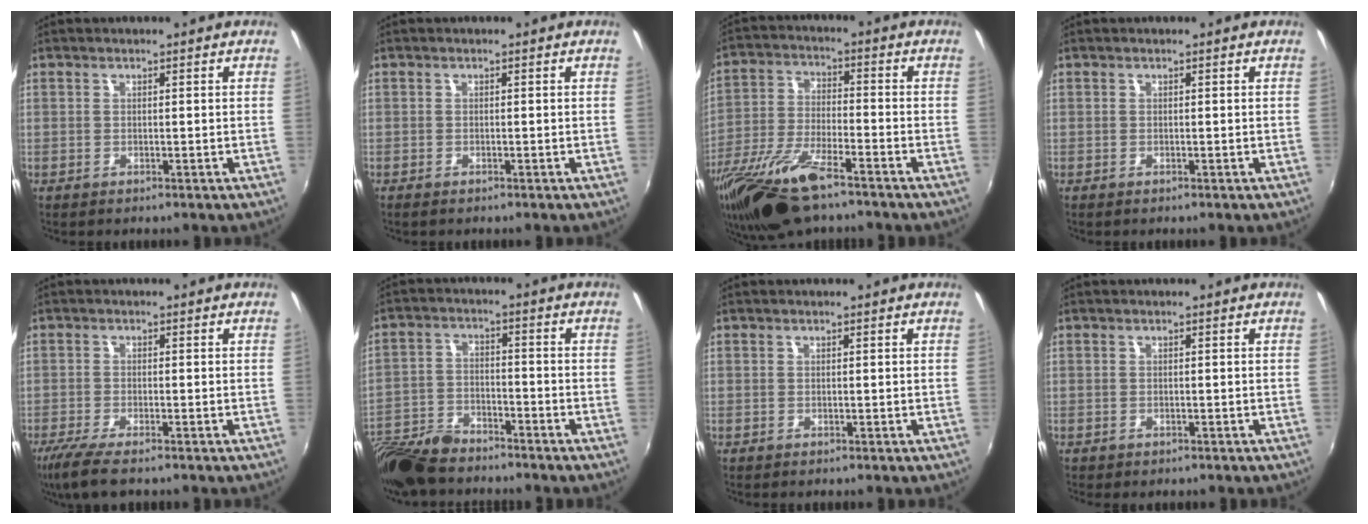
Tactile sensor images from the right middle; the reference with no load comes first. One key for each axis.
{"total": 1.1, "fx": -0.9, "fy": 0.3, "fz": 0.6, "tx": -0.012, "ty": -0.004, "tz": -0.015}
{"total": 18.1, "fx": -12.7, "fy": 4.8, "fz": 12.0, "tx": -0.254, "ty": -0.047, "tz": -0.238}
{"total": 0.0}
{"total": 6.5, "fx": -4.9, "fy": 0.9, "fz": 4.2, "tx": -0.103, "ty": -0.027, "tz": -0.092}
{"total": 12.6, "fx": -10.6, "fy": 4.0, "fz": 5.5, "tx": -0.135, "ty": -0.012, "tz": -0.203}
{"total": 0.0}
{"total": 0.6, "fx": -0.4, "fy": 0.4, "fz": 0.0, "tx": -0.004, "ty": -0.002, "tz": -0.006}